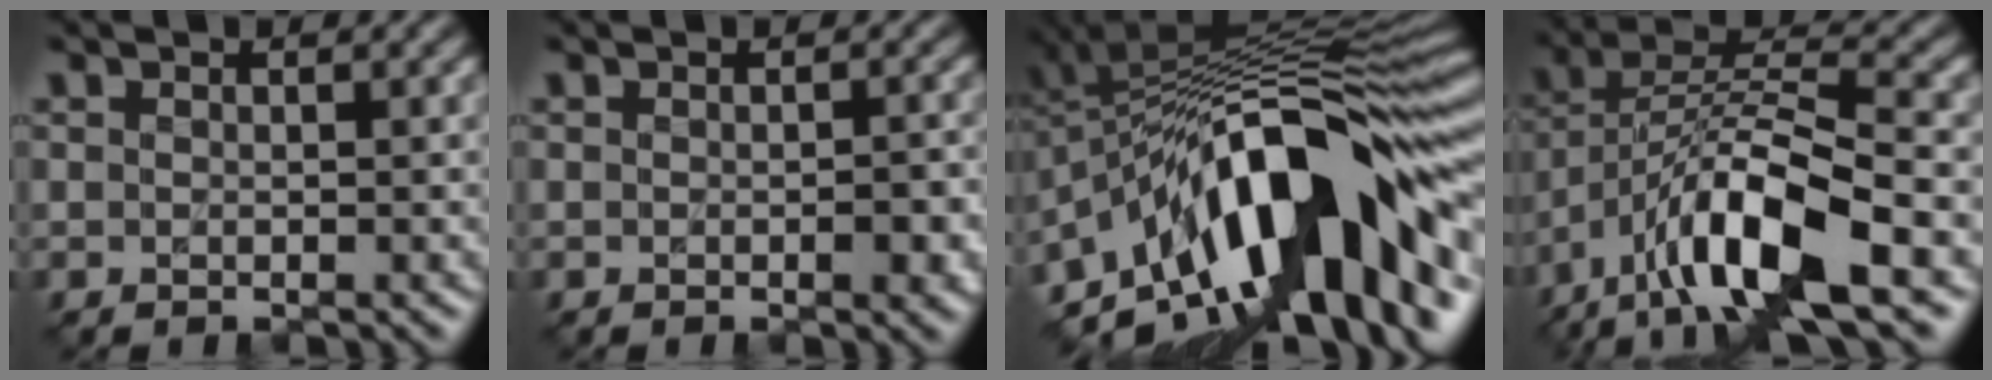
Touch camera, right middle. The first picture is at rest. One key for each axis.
{"total": 1.8, "fx": -0.4, "fy": 0.9, "fz": 1.6, "tx": -0.027, "ty": -0.005, "tz": -0.004}
{"total": 16.1, "fx": -5.7, "fy": 6.2, "fz": 13.7, "tx": -0.188, "ty": 0.035, "tz": -0.112}
{"total": 11.0, "fx": -5.7, "fy": 3.1, "fz": 8.9, "tx": -0.162, "ty": 0.011, "tz": -0.110}